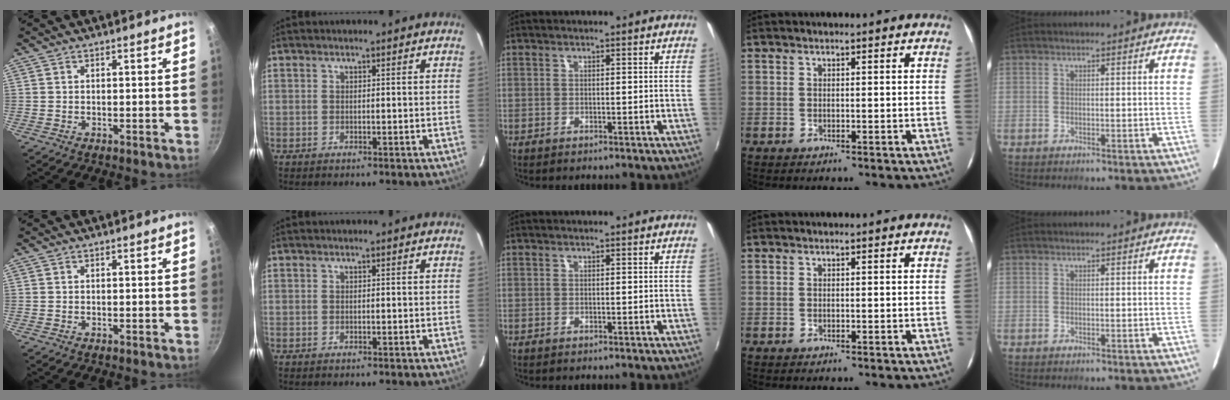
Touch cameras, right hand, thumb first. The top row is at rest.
{}